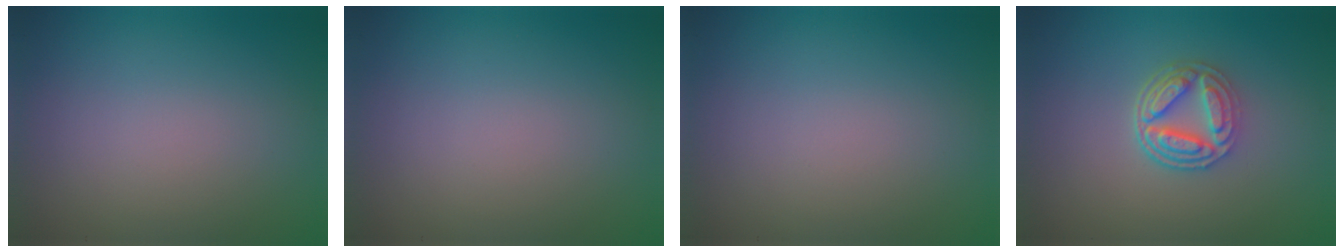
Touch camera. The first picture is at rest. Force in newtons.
{"total": 0.0}
{"total": 0.0}
{"total": 4.5, "press": 3.7, "slide": 2.6}